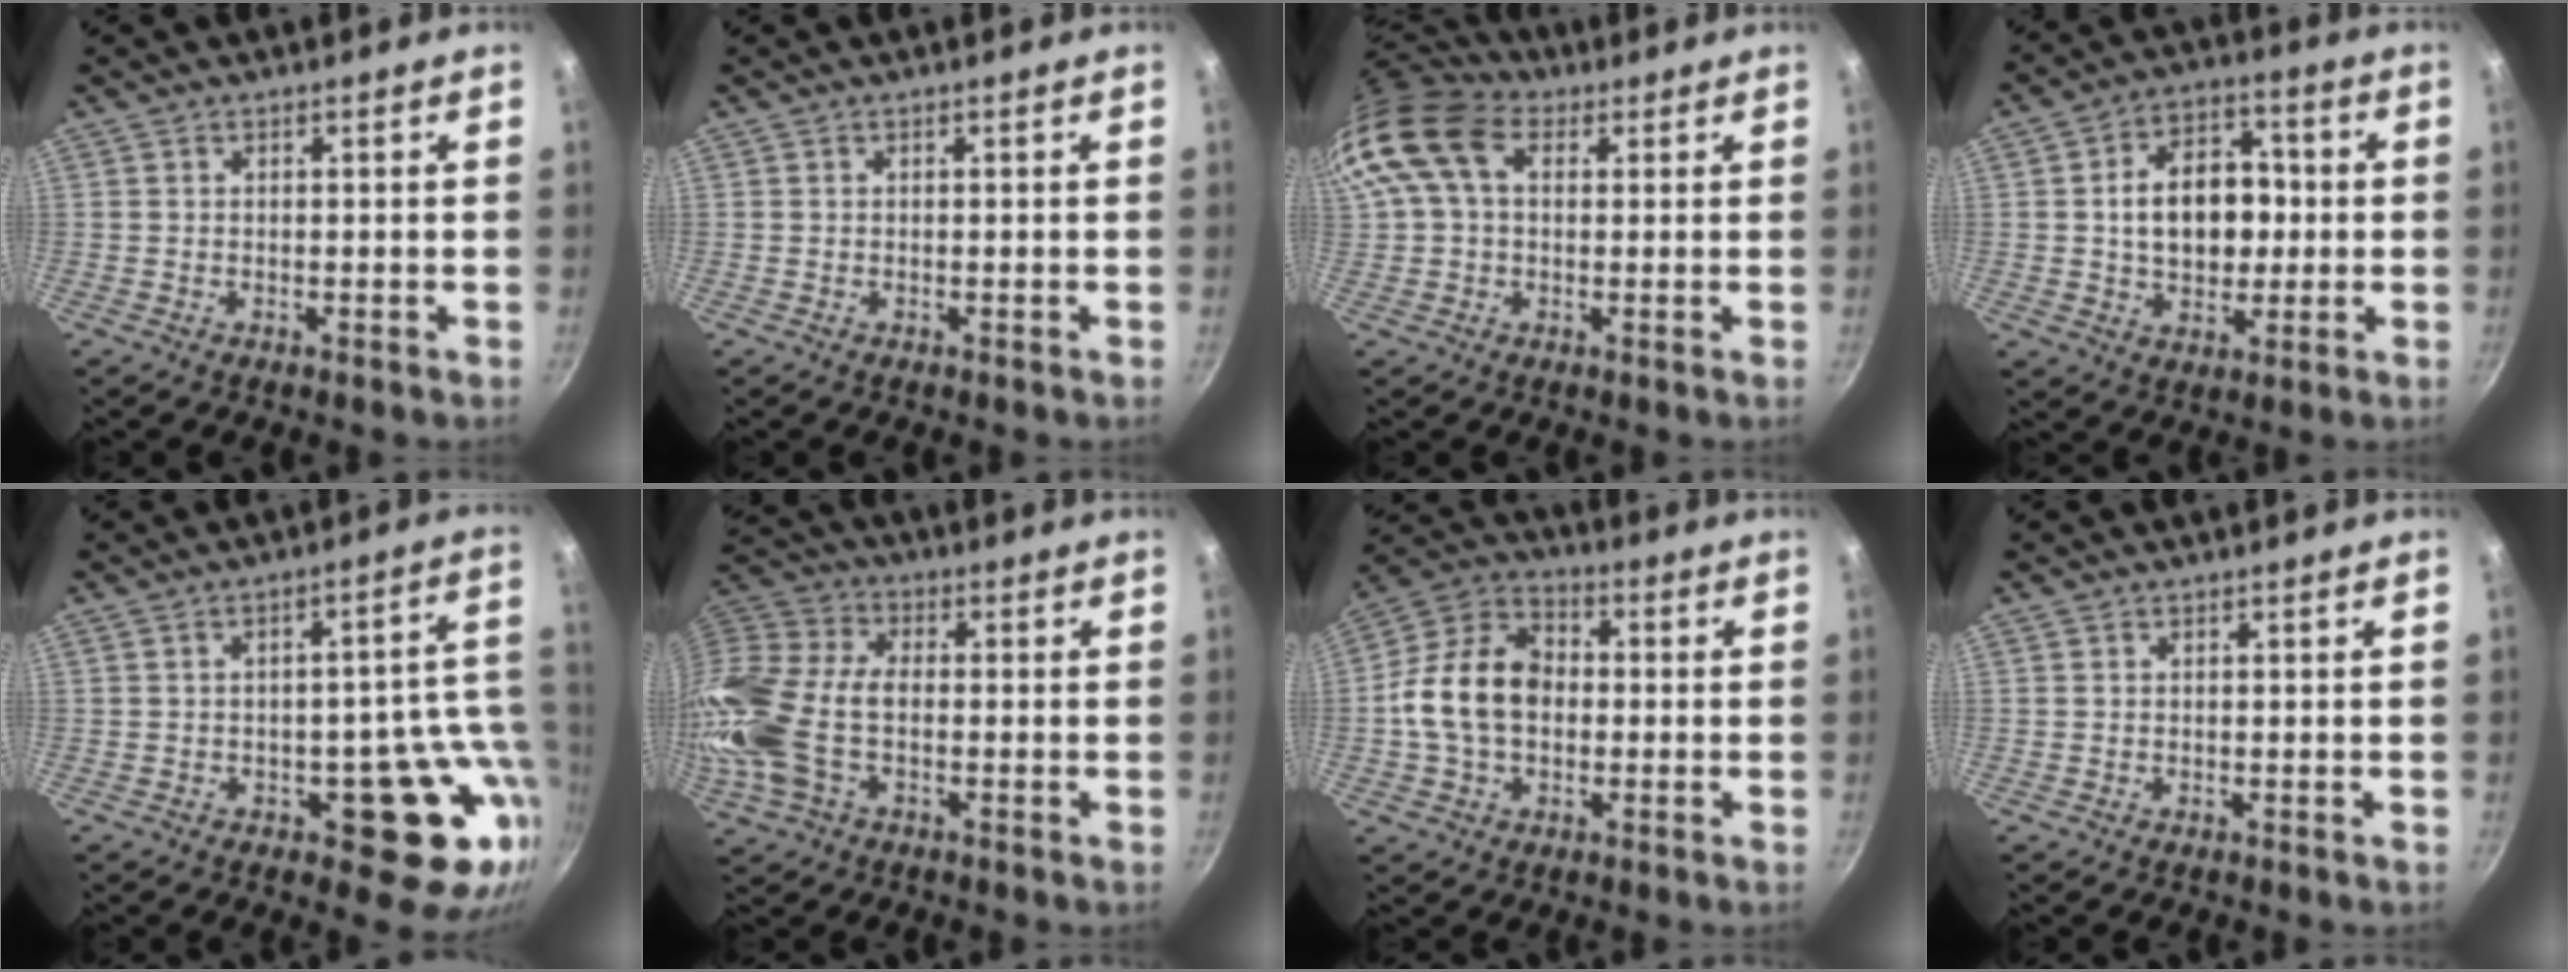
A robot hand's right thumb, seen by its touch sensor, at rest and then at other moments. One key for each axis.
{"total": 0.0}
{"total": 13.4, "fx": 3.5, "fy": 9.2, "fz": 9.0, "tx": -0.170, "ty": 0.022, "tz": 0.048}
{"total": 13.5, "fx": 0.4, "fy": 9.6, "fz": 9.5, "tx": -0.111, "ty": 0.021, "tz": 0.002}
{"total": 14.2, "fx": -3.2, "fy": 7.6, "fz": 11.6, "tx": -0.056, "ty": 0.024, "tz": -0.035}
{"total": 17.8, "fx": -3.6, "fy": 11.0, "fz": 13.5, "tx": -0.294, "ty": 0.029, "tz": -0.086}
{"total": 13.8, "fx": -0.8, "fy": 9.9, "fz": 9.6, "tx": -0.147, "ty": 0.034, "tz": -0.034}
{"total": 0.0}